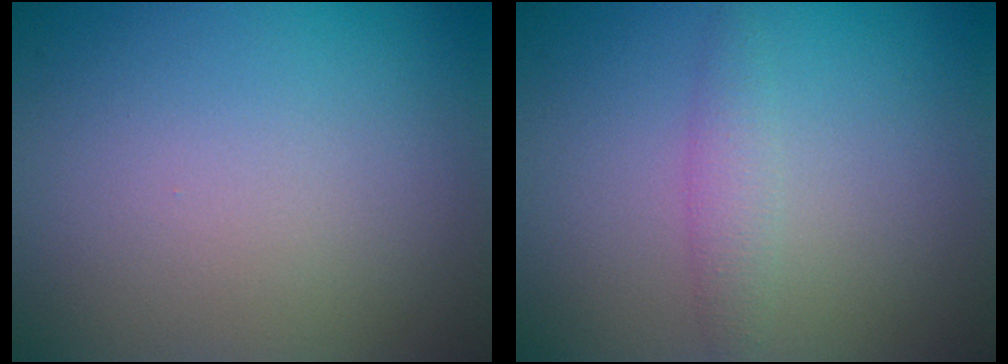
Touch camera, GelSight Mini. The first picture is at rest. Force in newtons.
{"total": 1.8, "press": 1.8, "slide": 0.1}